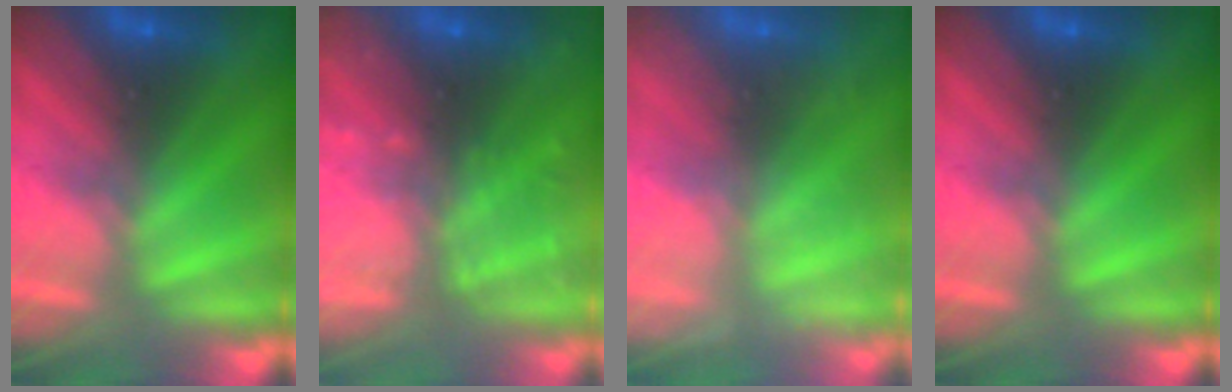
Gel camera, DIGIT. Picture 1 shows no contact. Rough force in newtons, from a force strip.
{"total": 9.1}
{"total": 2.4}
{"total": 0.0}